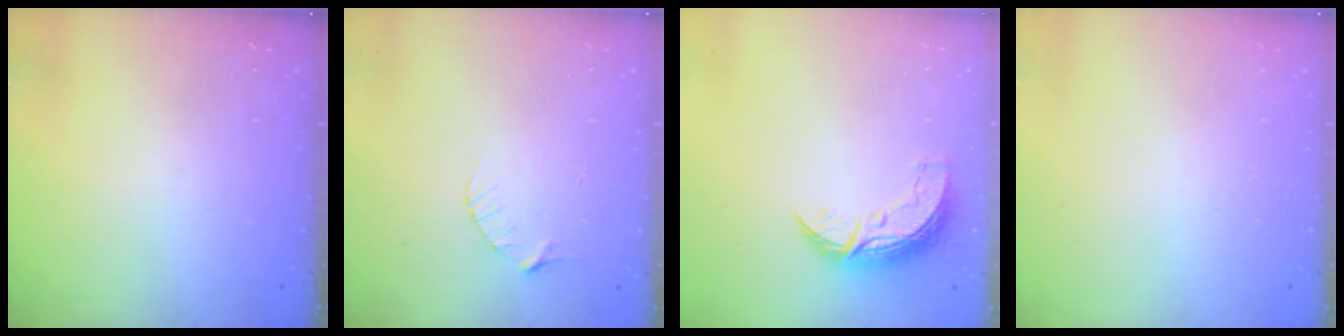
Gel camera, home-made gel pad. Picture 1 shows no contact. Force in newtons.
{"total": 3.1, "press": 3.0, "slide": 0.4}
{"total": 7.5, "press": 7.5, "slide": 0.5}
{"total": 0.0}